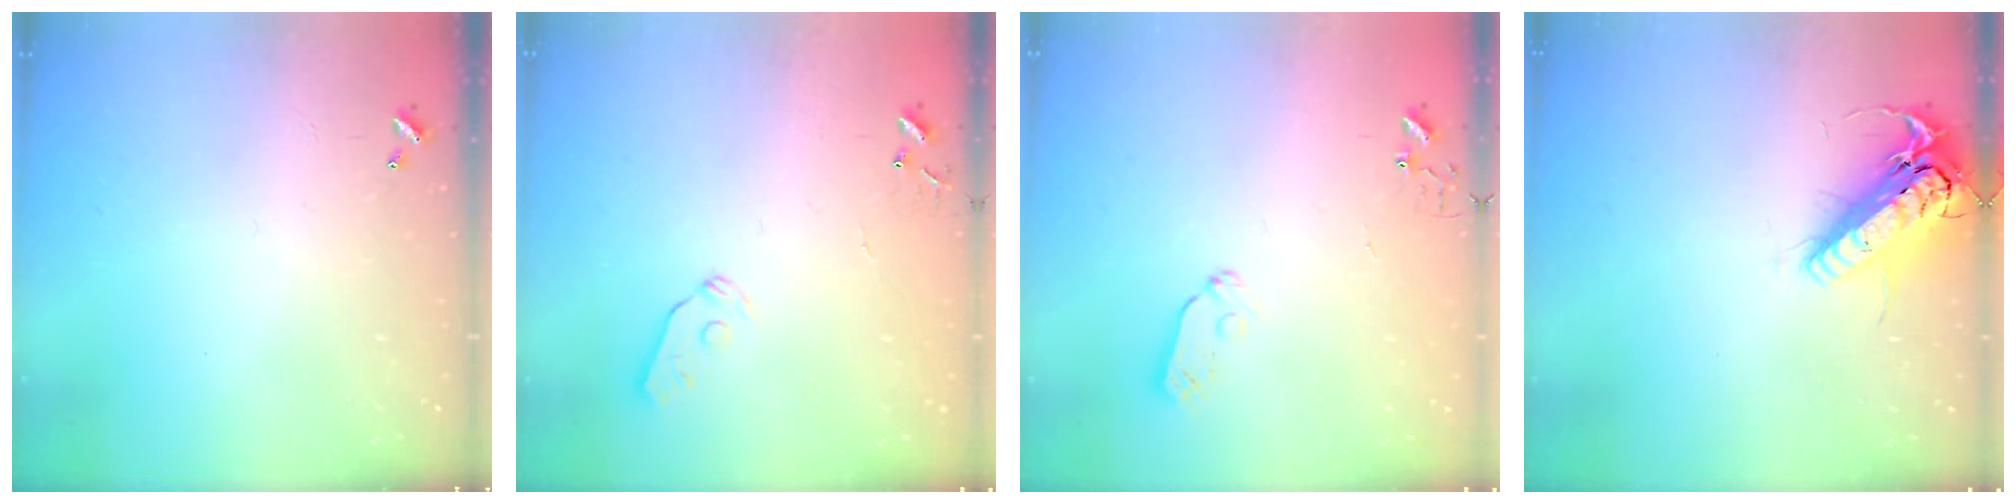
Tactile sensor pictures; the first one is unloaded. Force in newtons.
{"total": 5.2, "press": 5.2, "slide": 0.6}
{"total": 3.7, "press": 3.7, "slide": 0.5}
{"total": 17.8, "press": 17.5, "slide": 3.4}